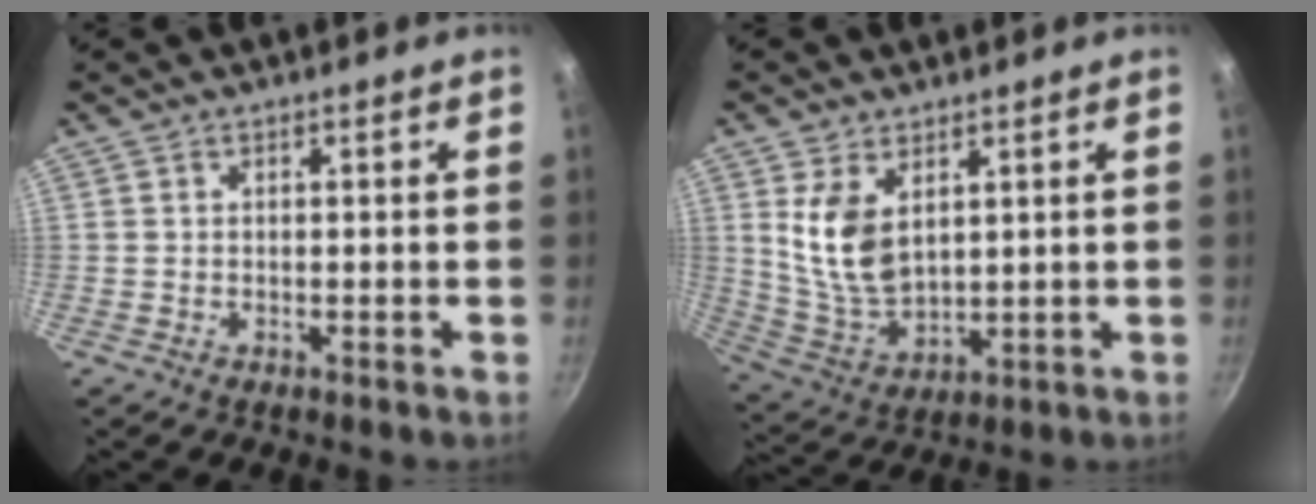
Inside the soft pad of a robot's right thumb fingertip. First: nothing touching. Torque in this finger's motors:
{"motor_torque": [0.29, 0.29, 1.06, 0.39, 0.10]}